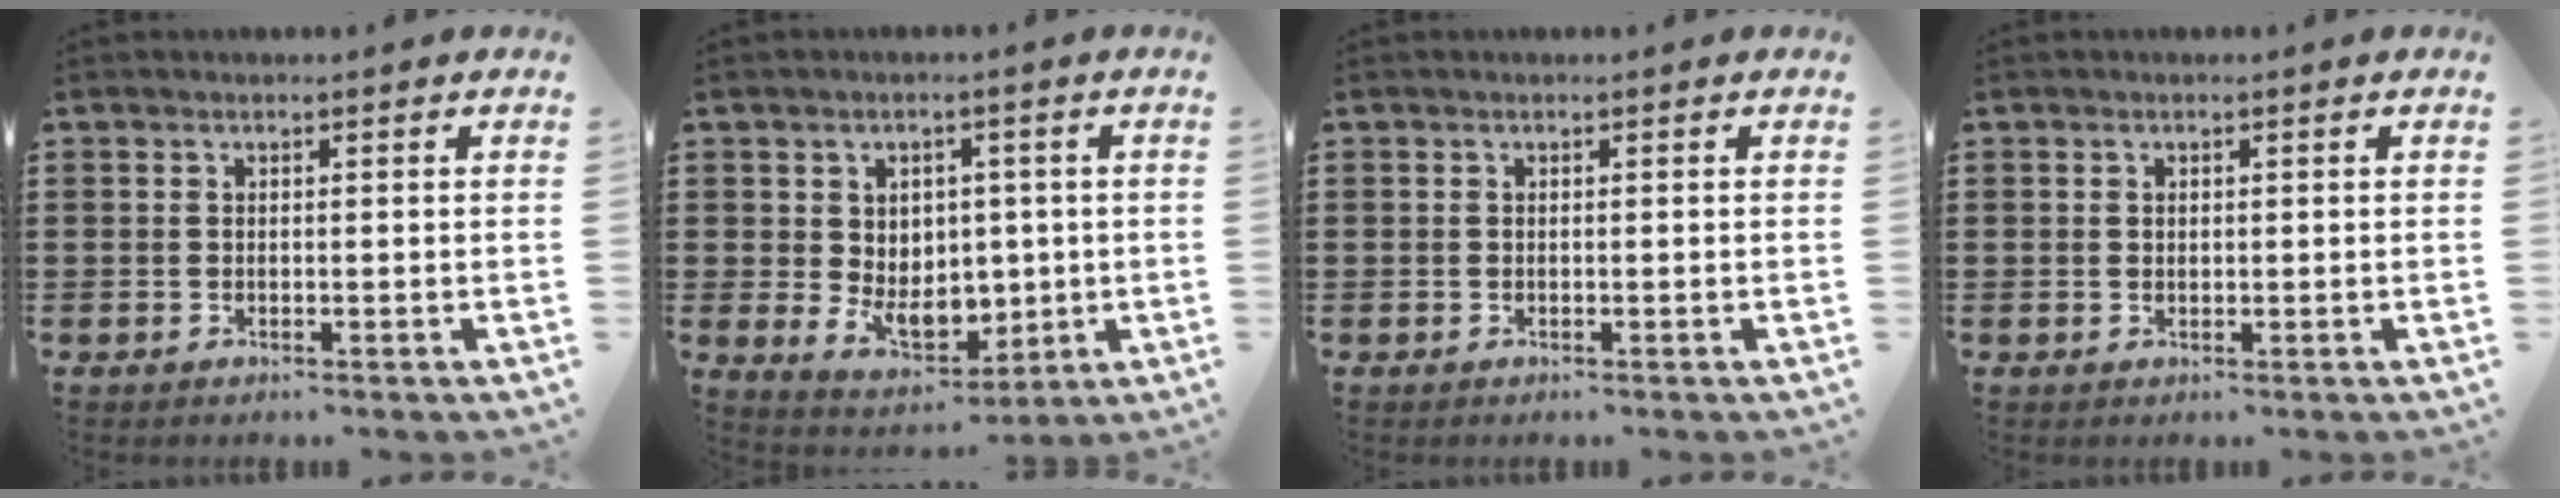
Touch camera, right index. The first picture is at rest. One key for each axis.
{"total": 6.5, "fx": 0.1, "fy": 5.4, "fz": 3.6, "tx": -0.054, "ty": 0.009, "tz": 0.004}
{"total": 0.0}
{"total": 0.6, "fx": 0.3, "fy": 0.5, "fz": 0.2, "tx": -0.006, "ty": 0.002, "tz": 0.007}